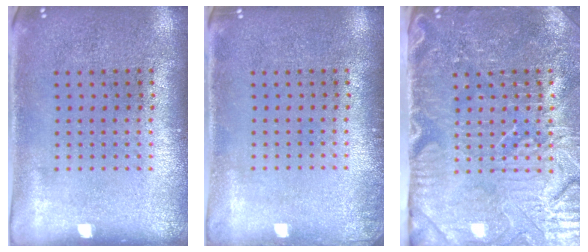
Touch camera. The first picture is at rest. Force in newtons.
{"total": 0.7, "press": 0.6, "slide": 0.2}
{"total": 5.0, "press": 4.5, "slide": 2.2}